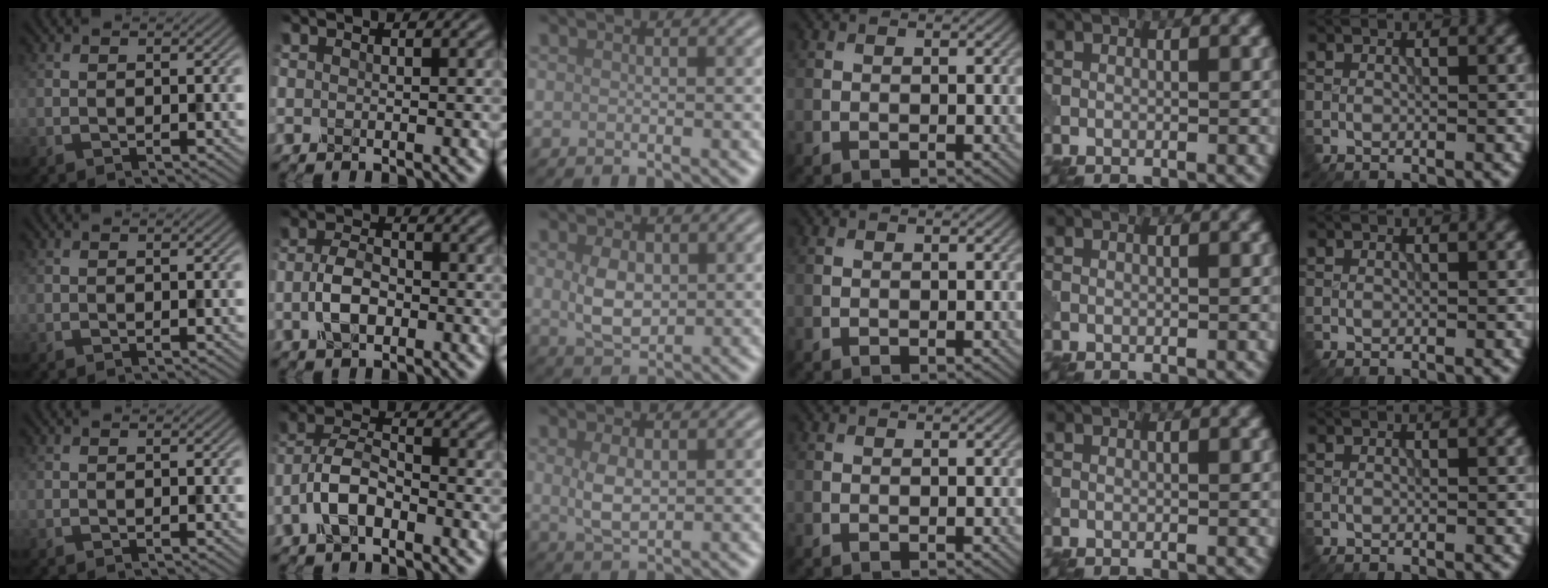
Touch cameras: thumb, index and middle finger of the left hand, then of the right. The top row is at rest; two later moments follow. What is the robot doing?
{"motion": "close", "object": "eyeshadow palette"}